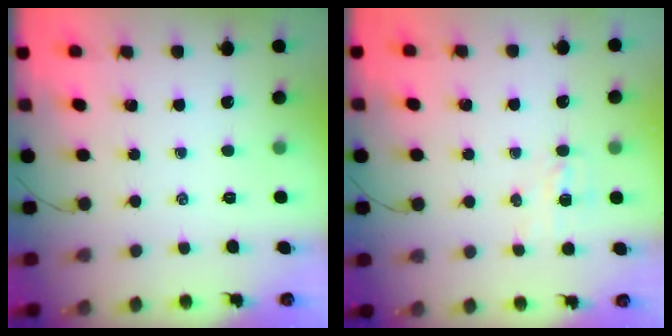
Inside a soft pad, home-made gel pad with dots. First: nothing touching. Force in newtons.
{"total": 3.5, "press": 3.4, "slide": 1.0}